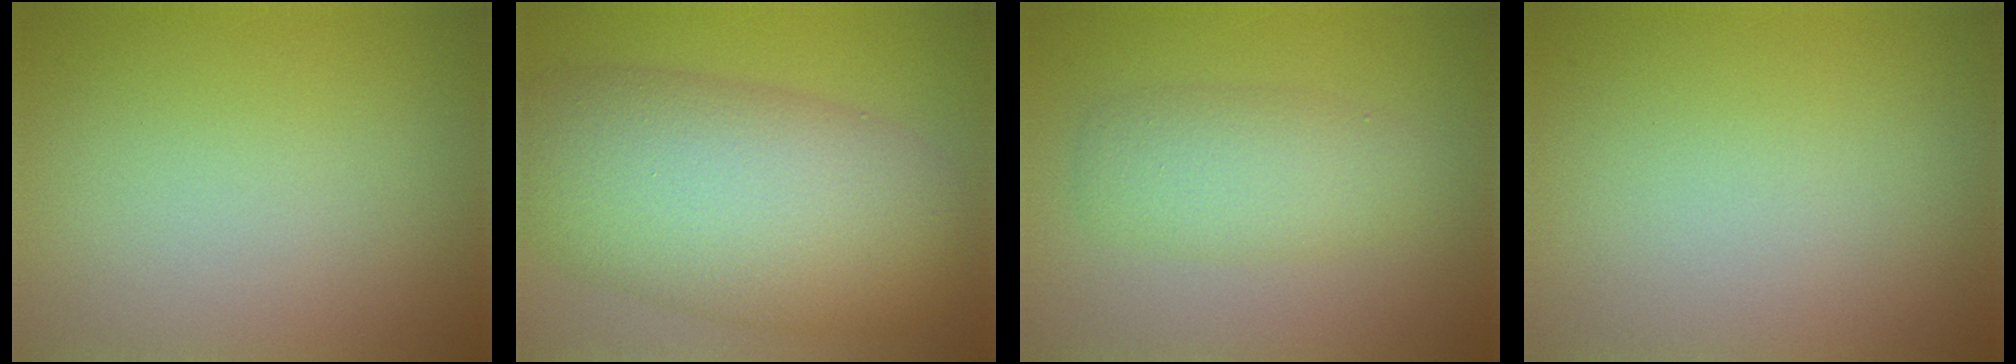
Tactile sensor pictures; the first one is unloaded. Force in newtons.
{"total": 11.5, "press": 11.5, "slide": 0.3}
{"total": 2.3, "press": 2.3, "slide": 0.2}
{"total": 0.0}